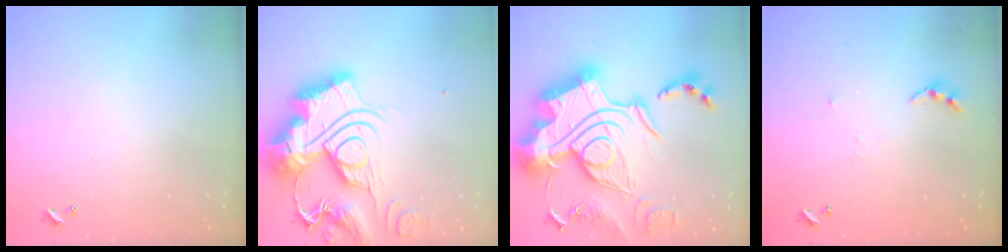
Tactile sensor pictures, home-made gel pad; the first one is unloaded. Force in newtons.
{"total": 0.6, "press": 0.6, "slide": 0.0}
{"total": 0.6, "press": 0.6, "slide": 0.0}
{"total": 4.7, "press": 4.7, "slide": 0.4}